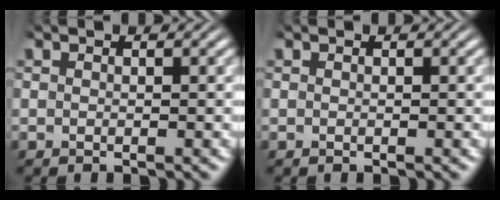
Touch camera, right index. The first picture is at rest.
{"total": 0.0}